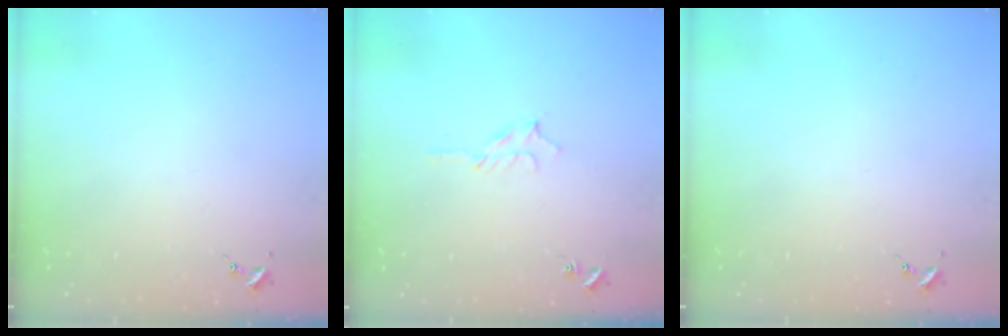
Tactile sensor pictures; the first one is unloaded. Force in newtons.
{"total": 6.3, "press": 6.3, "slide": 0.7}
{"total": 0.0}